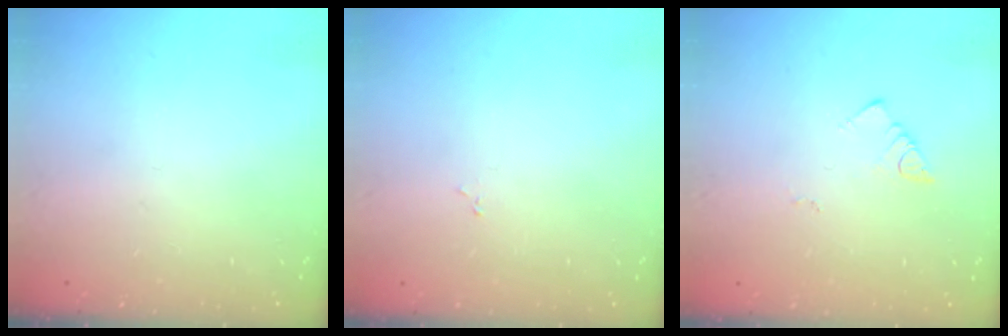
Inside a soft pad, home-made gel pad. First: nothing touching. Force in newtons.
{"total": 1.9, "press": 1.9, "slide": 0.3}
{"total": 2.7, "press": 2.7, "slide": 0.6}